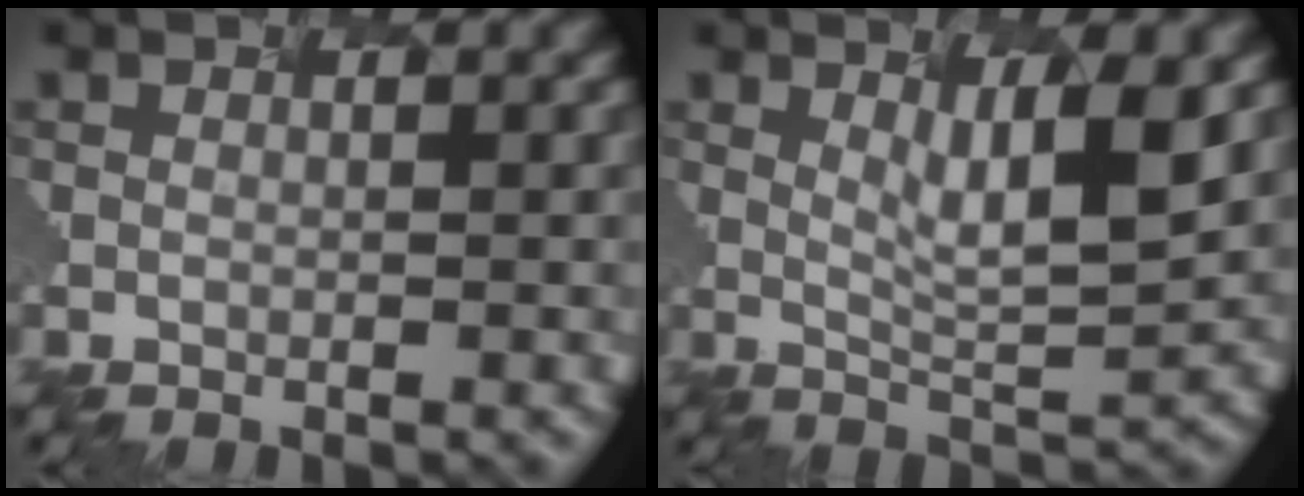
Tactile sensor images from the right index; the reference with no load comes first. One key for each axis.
{"total": 3.0, "fx": 1.1, "fy": -0.3, "fz": 2.8, "tx": -0.084, "ty": -0.023, "tz": 0.051}